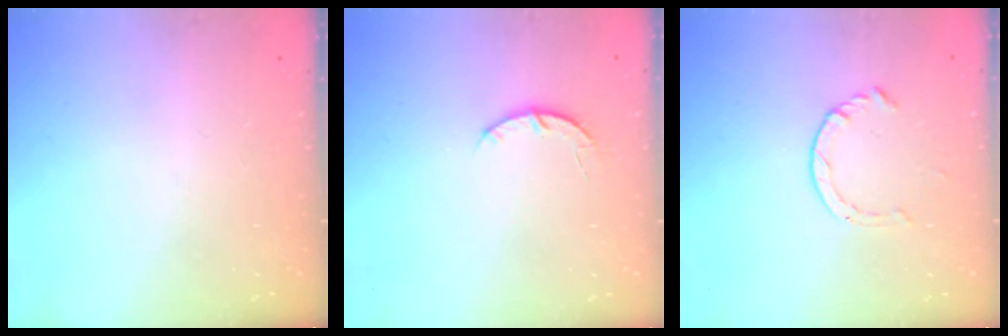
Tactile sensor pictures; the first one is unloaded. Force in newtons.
{"total": 4.0, "press": 4.0, "slide": 0.5}
{"total": 3.5, "press": 3.5, "slide": 0.4}